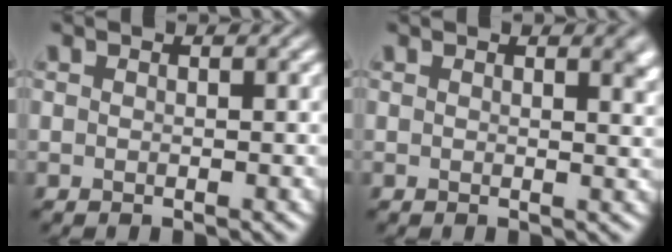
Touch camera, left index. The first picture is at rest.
{"total": 2.1, "force": [1.3, 0.8, 1.5], "torque": [-0.006, 0.003, 0.016]}